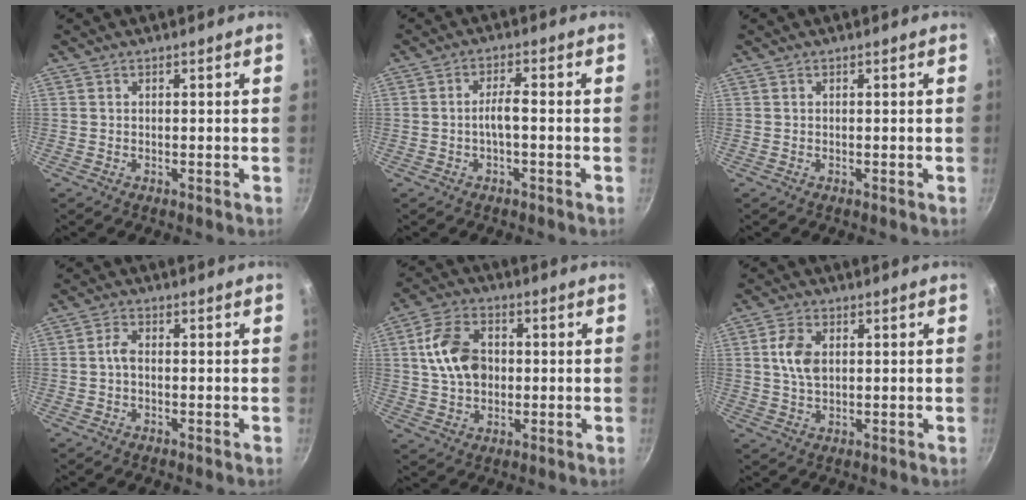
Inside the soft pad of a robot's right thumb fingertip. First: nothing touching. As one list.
[{"total": 3.3, "force": [-0.9, 0.7, 3.1], "torque": [-0.064, 0.018, -0.019]}, {"total": 0.0}, {"total": 2.5, "force": [-0.3, 1.5, 1.9], "torque": [-0.037, 0.012, -0.009]}, {"total": 11.5, "force": [1.1, 8.2, 8.0], "torque": [-0.127, 0.014, 0.013]}, {"total": 6.1, "force": [1.1, 3.8, 4.6], "torque": [-0.079, 0.002, 0.020]}]